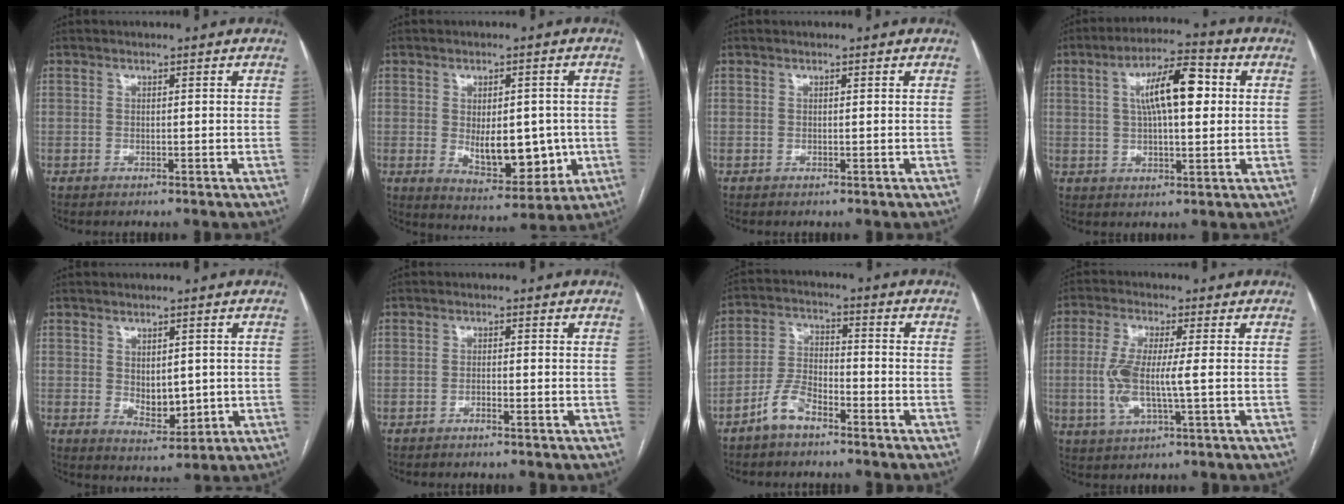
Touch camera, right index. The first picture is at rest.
{"total": 10.0, "force": [-0.9, 4.9, 8.7], "torque": [-0.123, -0.007, 0.003]}
{"total": 0.0}
{"total": 10.7, "force": [2.4, 3.1, 10.0], "torque": [-0.176, 0.027, 0.036]}
{"total": 4.8, "force": [0.2, 2.8, 3.9], "torque": [-0.059, -0.008, 0.018]}
{"total": 0.9, "force": [-0.7, -0.1, 0.6], "torque": [-0.012, 0.002, -0.013]}
{"total": 6.1, "force": [-4.4, 2.4, 3.6], "torque": [-0.082, 0.007, -0.089]}
{"total": 7.6, "force": [-0.5, 1.2, 7.5], "torque": [-0.170, 0.000, -0.012]}